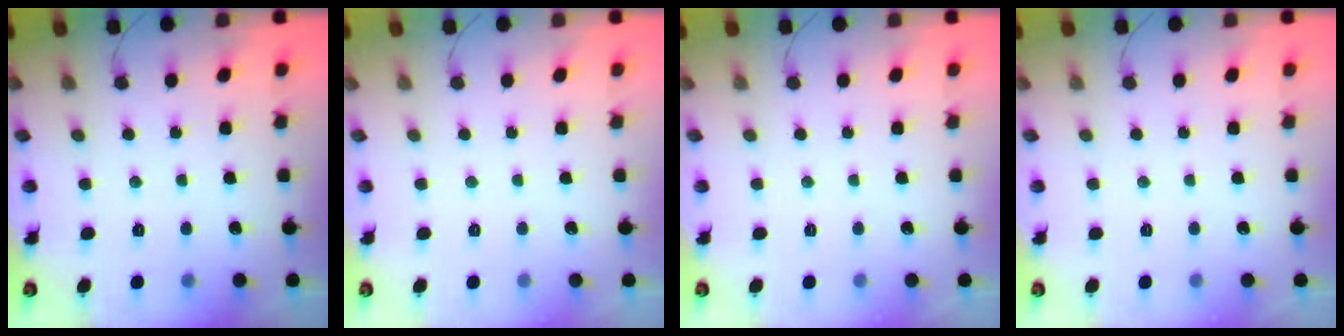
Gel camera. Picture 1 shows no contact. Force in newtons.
{"total": 0.0}
{"total": 0.0}
{"total": 0.0}